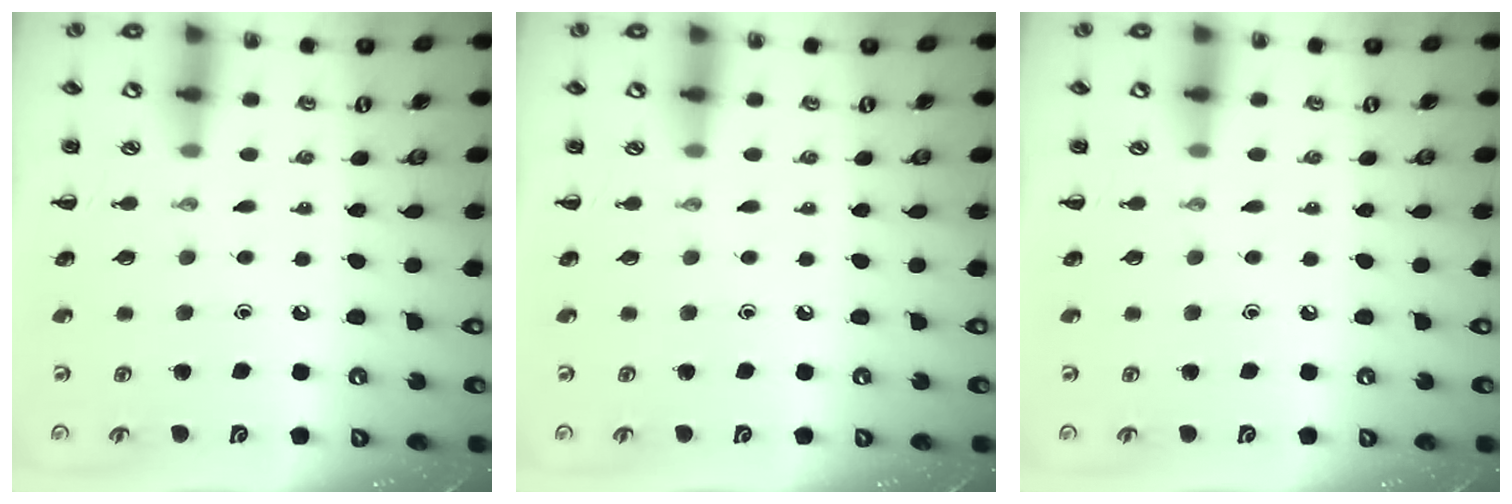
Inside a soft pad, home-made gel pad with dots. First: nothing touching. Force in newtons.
{"total": 0.0}
{"total": 0.0}